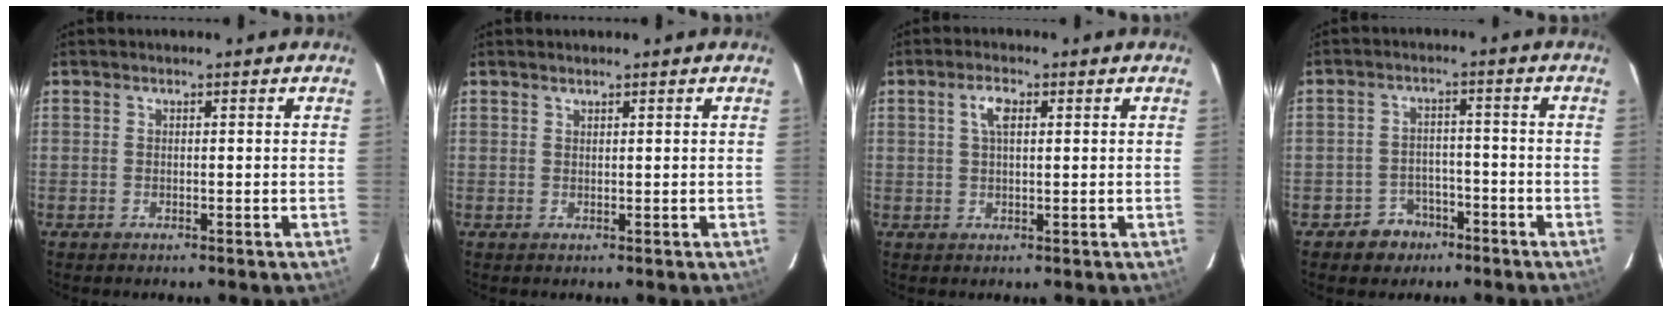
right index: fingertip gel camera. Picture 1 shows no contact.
{"total": 0.6, "force": [0.6, 0.1, 0.1], "torque": [-0.002, 0.001, 0.012]}
{"total": 3.2, "force": [1.1, 1.3, 2.7], "torque": [-0.053, 0.008, 0.021]}
{"total": 5.8, "force": [-3.7, 4.4, 0.7], "torque": [-0.028, 0.021, -0.048]}